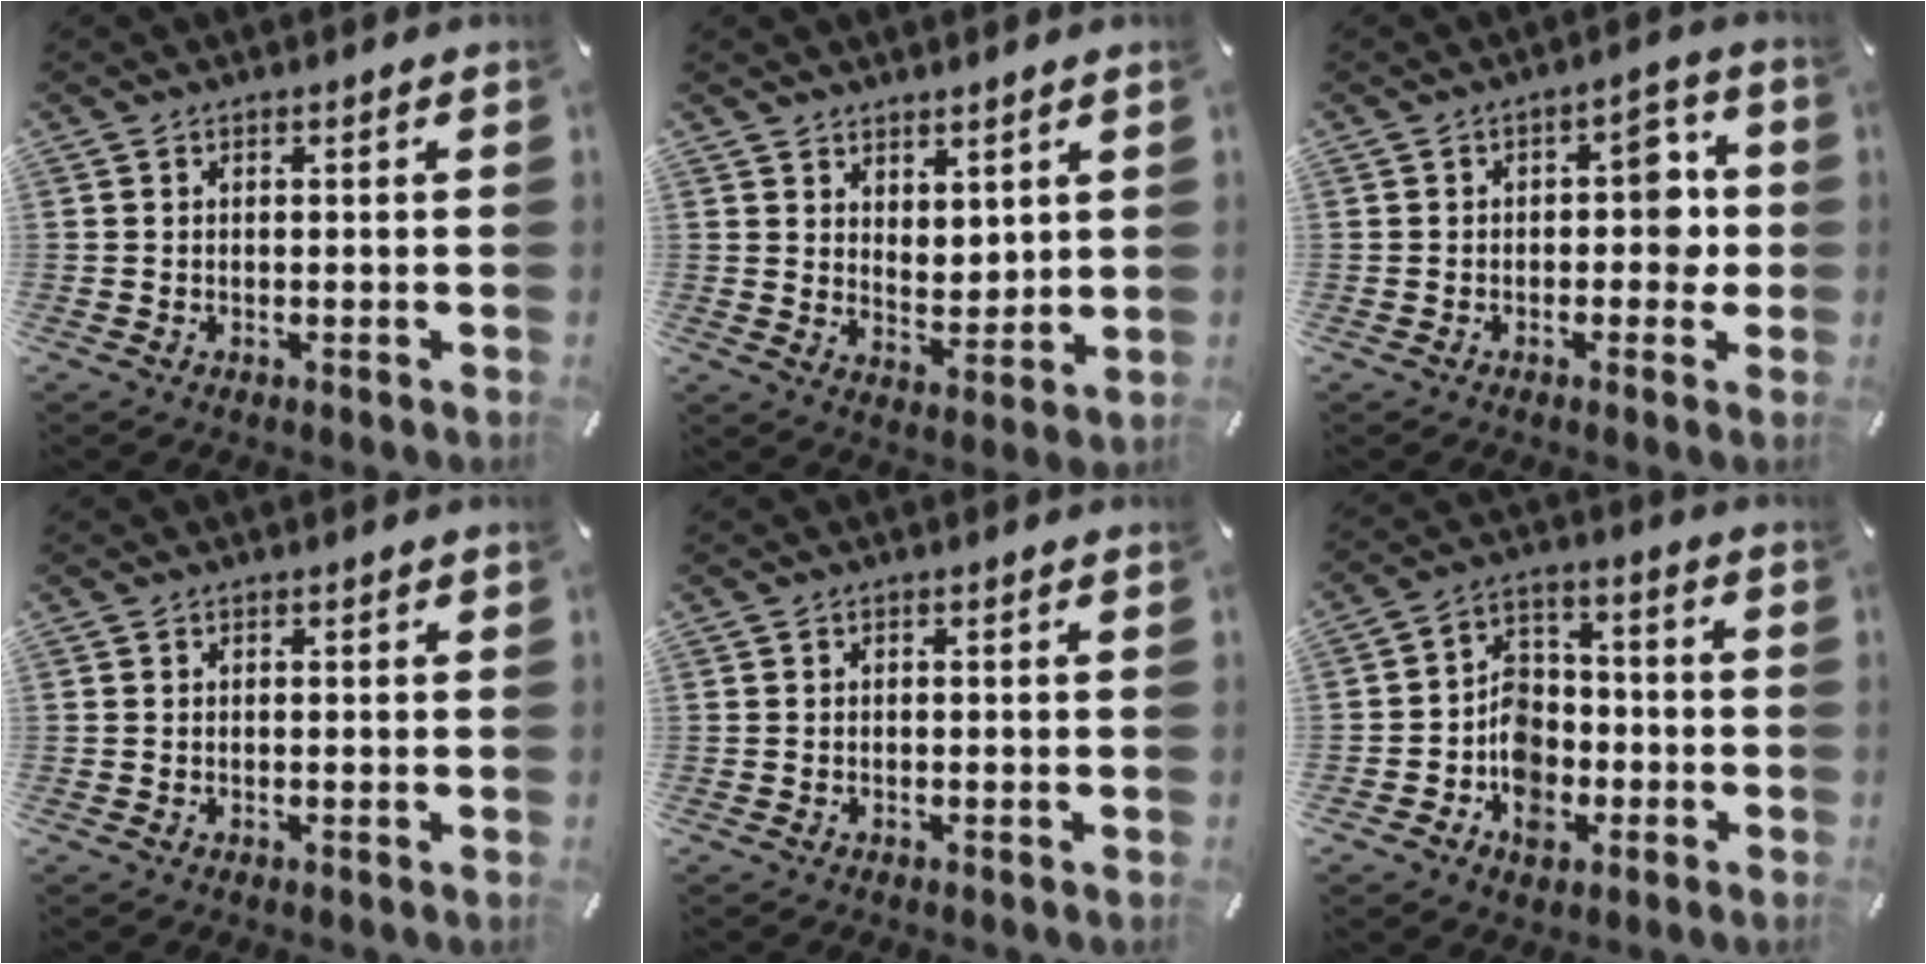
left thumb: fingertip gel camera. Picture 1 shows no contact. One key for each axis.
{"total": 5.1, "fx": 4.5, "fy": 2.5, "fz": -0.5, "tx": 0.007, "ty": -0.034, "tz": 0.085}
{"total": 8.0, "fx": -0.1, "fy": 4.9, "fz": 6.3, "tx": -0.068, "ty": 0.003, "tz": -0.012}
{"total": 0.0}
{"total": 0.0}
{"total": 10.2, "fx": -3.6, "fy": 8.3, "fz": 4.6, "tx": -0.080, "ty": 0.024, "tz": -0.065}